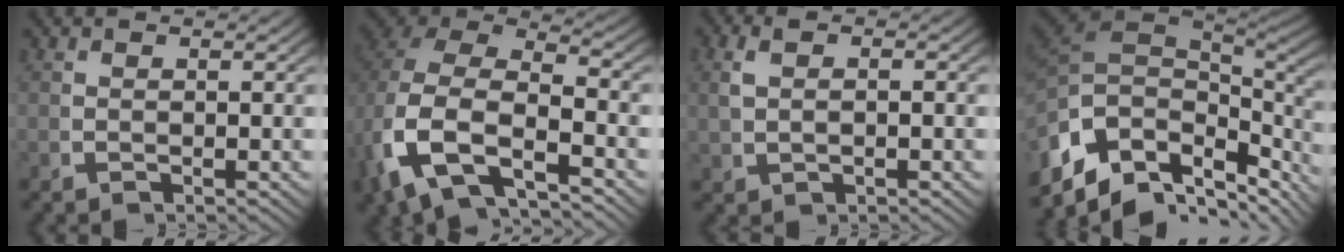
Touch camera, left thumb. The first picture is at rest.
{"total": 11.8, "force": [-0.5, 8.8, 7.9], "torque": [-0.192, -0.026, -0.011]}
{"total": 2.2, "force": [0.6, 1.1, 1.8], "torque": [-0.040, 0.007, 0.013]}
{"total": 15.0, "force": [-3.1, 10.4, 10.4], "torque": [-0.204, -0.052, -0.012]}